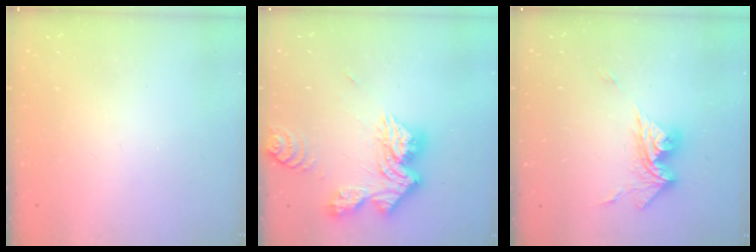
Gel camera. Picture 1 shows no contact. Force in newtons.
{"total": 18.5, "press": 18.4, "slide": 1.6}
{"total": 12.0, "press": 11.9, "slide": 1.5}